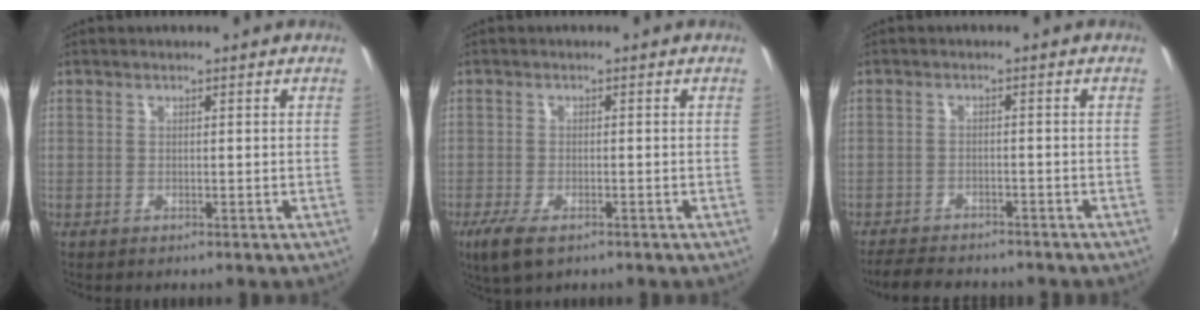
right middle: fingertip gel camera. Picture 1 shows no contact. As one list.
[{"total": 5.6, "force": [-3.4, 2.0, 4.0], "torque": [-0.095, -0.020, -0.060]}, {"total": 8.1, "force": [-7.2, 2.3, 2.9], "torque": [-0.077, -0.013, -0.112]}]